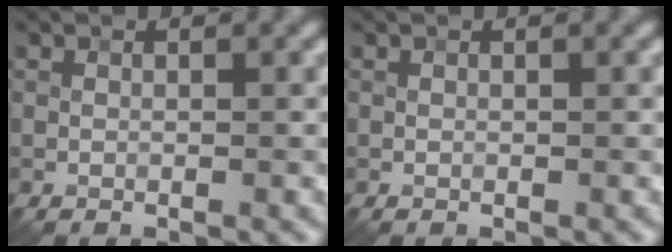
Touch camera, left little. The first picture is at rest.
{"total": 0.0}